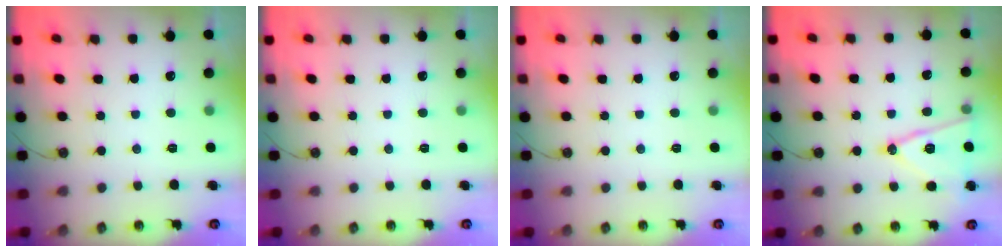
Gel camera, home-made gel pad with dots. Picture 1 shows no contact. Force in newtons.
{"total": 0.0}
{"total": 0.0}
{"total": 13.5, "press": 13.0, "slide": 3.6}